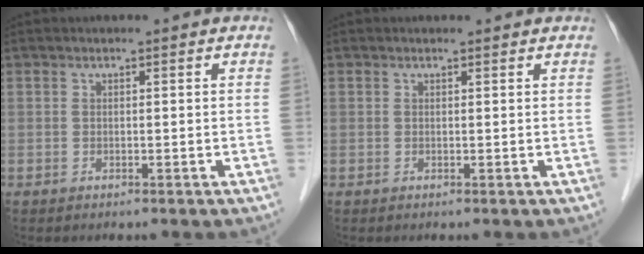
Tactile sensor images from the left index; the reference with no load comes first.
{"total": 1.0, "force": [1.0, 0.2, 0.0], "torque": [-0.012, 0.003, 0.010]}